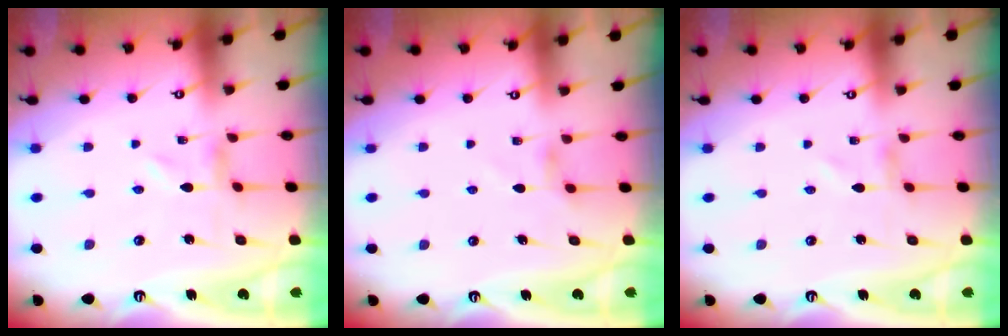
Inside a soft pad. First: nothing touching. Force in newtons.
{"total": 2.7, "press": 2.7, "slide": 0.4}
{"total": 0.0}